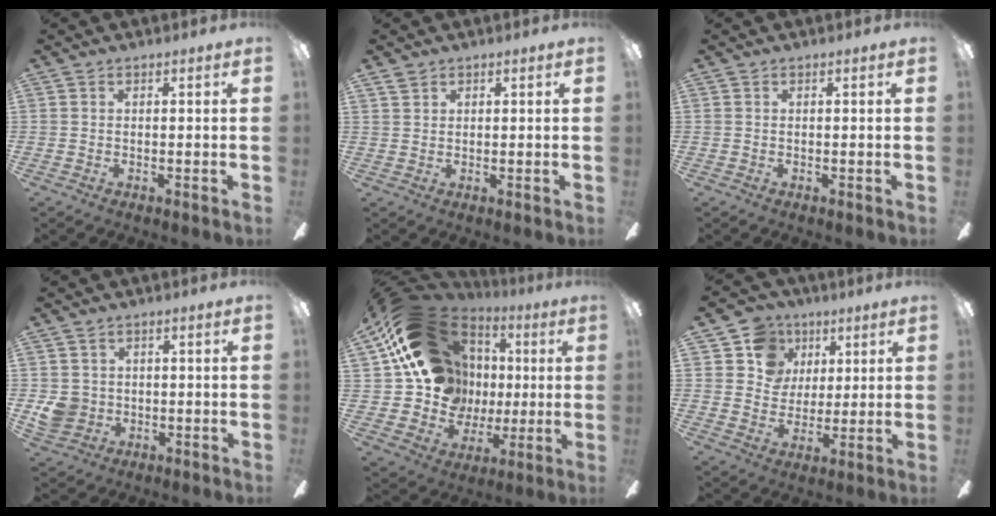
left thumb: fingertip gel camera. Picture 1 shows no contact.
{"total": 1.7, "force": [1.2, 1.0, 0.4], "torque": [-0.009, -0.001, 0.024]}
{"total": 0.0}
{"total": 5.4, "force": [0.0, 5.1, 1.7], "torque": [-0.036, 0.007, 0.002]}
{"total": 23.1, "force": [6.4, 18.6, 12.1], "torque": [-0.236, -0.027, 0.145]}
{"total": 10.7, "force": [4.9, 9.3, 2.4], "torque": [-0.048, -0.018, 0.095]}